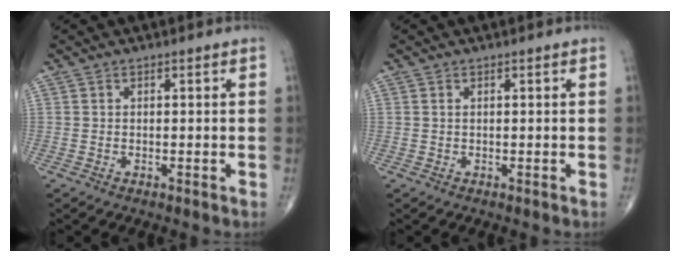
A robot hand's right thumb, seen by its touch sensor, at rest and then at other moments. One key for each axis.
{"total": 0.0}